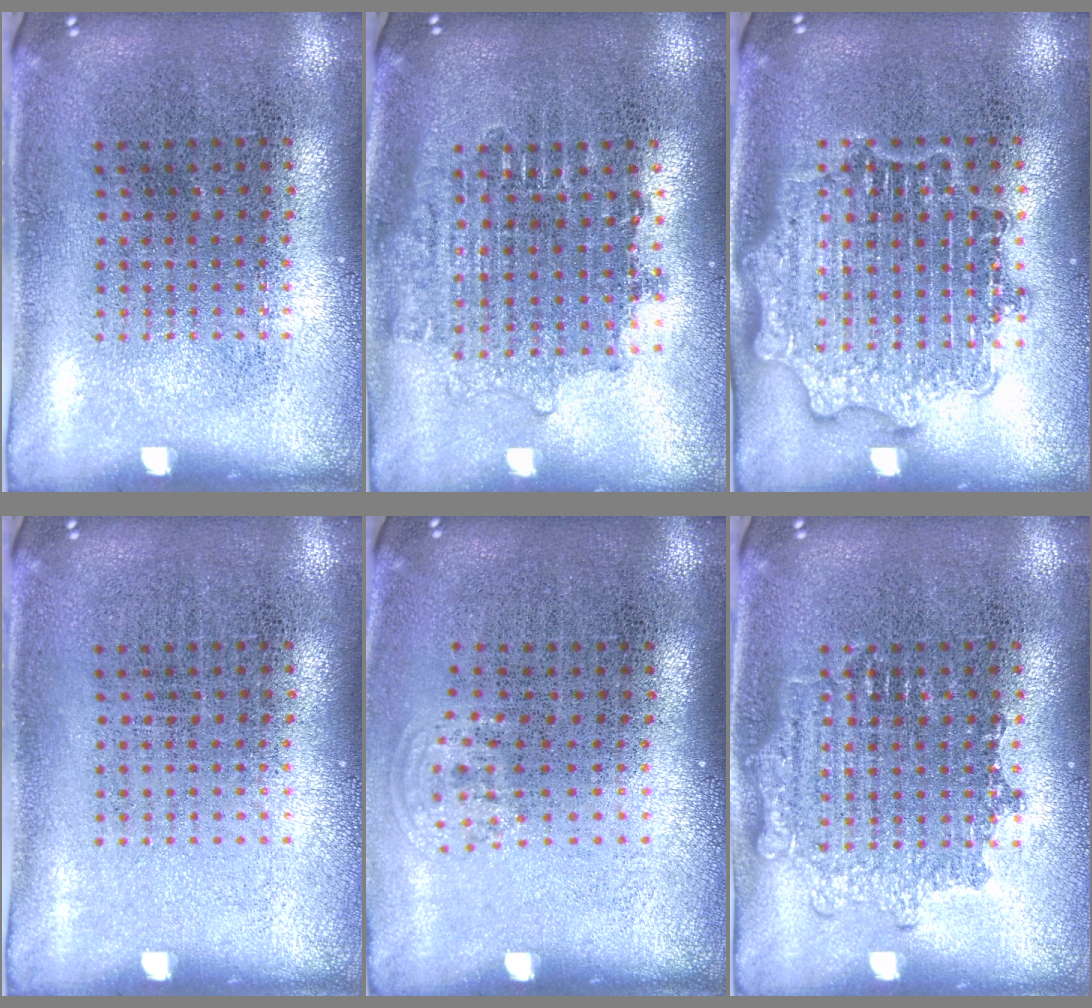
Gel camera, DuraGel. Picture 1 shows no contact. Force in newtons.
{"total": 1.6, "press": 1.3, "slide": 0.9}
{"total": 2.7, "press": 2.7, "slide": 0.4}
{"total": 0.0}
{"total": 0.8, "press": 0.6, "slide": 0.5}
{"total": 1.8, "press": 1.8, "slide": 0.3}